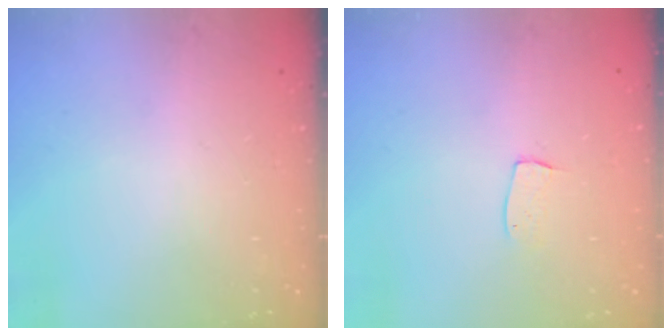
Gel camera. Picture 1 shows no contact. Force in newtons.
{"total": 5.2, "press": 5.2, "slide": 0.3}